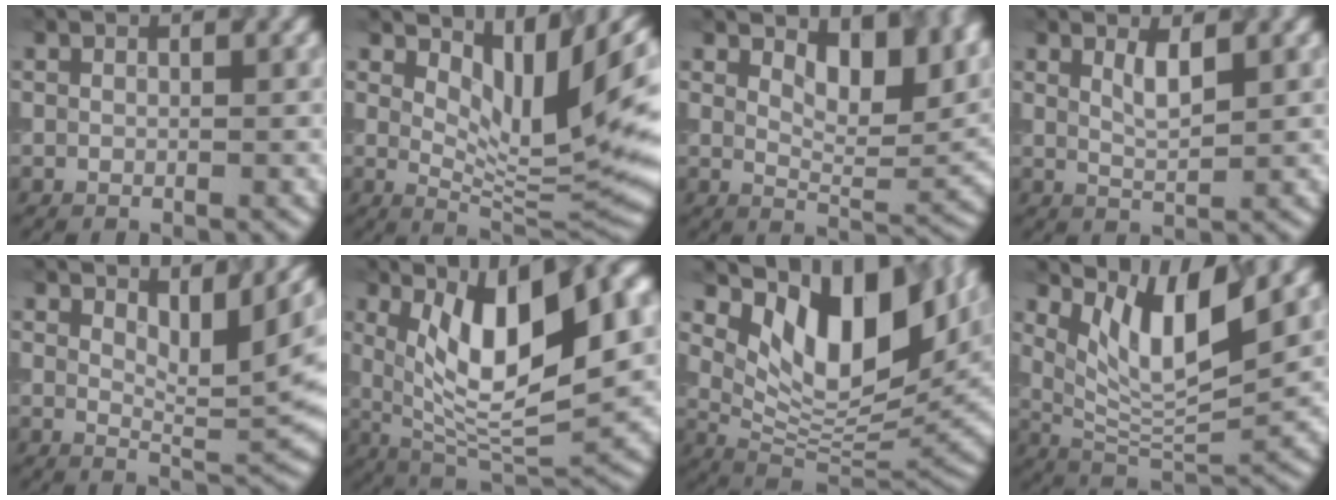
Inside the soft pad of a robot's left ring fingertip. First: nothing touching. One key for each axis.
{"total": 8.8, "fx": 3.6, "fy": 2.6, "fz": 7.6, "tx": -0.124, "ty": -0.014, "tz": 0.068}
{"total": 6.9, "fx": 3.5, "fy": 3.1, "fz": 5.1, "tx": -0.075, "ty": -0.007, "tz": 0.057}
{"total": 2.0, "fx": 1.1, "fy": 0.5, "fz": 1.6, "tx": -0.031, "ty": -0.005, "tz": 0.021}
{"total": 6.2, "fx": 2.3, "fy": 1.8, "fz": 5.5, "tx": -0.084, "ty": -0.002, "tz": 0.038}
{"total": 12.8, "fx": 3.0, "fy": 5.0, "fz": 11.4, "tx": -0.181, "ty": -0.004, "tz": 0.051}
{"total": 11.8, "fx": 5.2, "fy": 5.5, "fz": 9.1, "tx": -0.143, "ty": -0.011, "tz": 0.100}
{"total": 7.1, "fx": 3.5, "fy": 2.1, "fz": 5.8, "tx": -0.105, "ty": -0.011, "tz": 0.065}